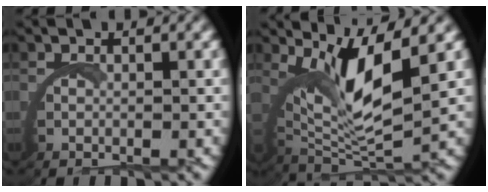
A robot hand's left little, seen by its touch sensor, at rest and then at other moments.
{"total": 8.8, "force": [3.2, 3.5, 7.5], "torque": [-0.152, -0.006, 0.060]}